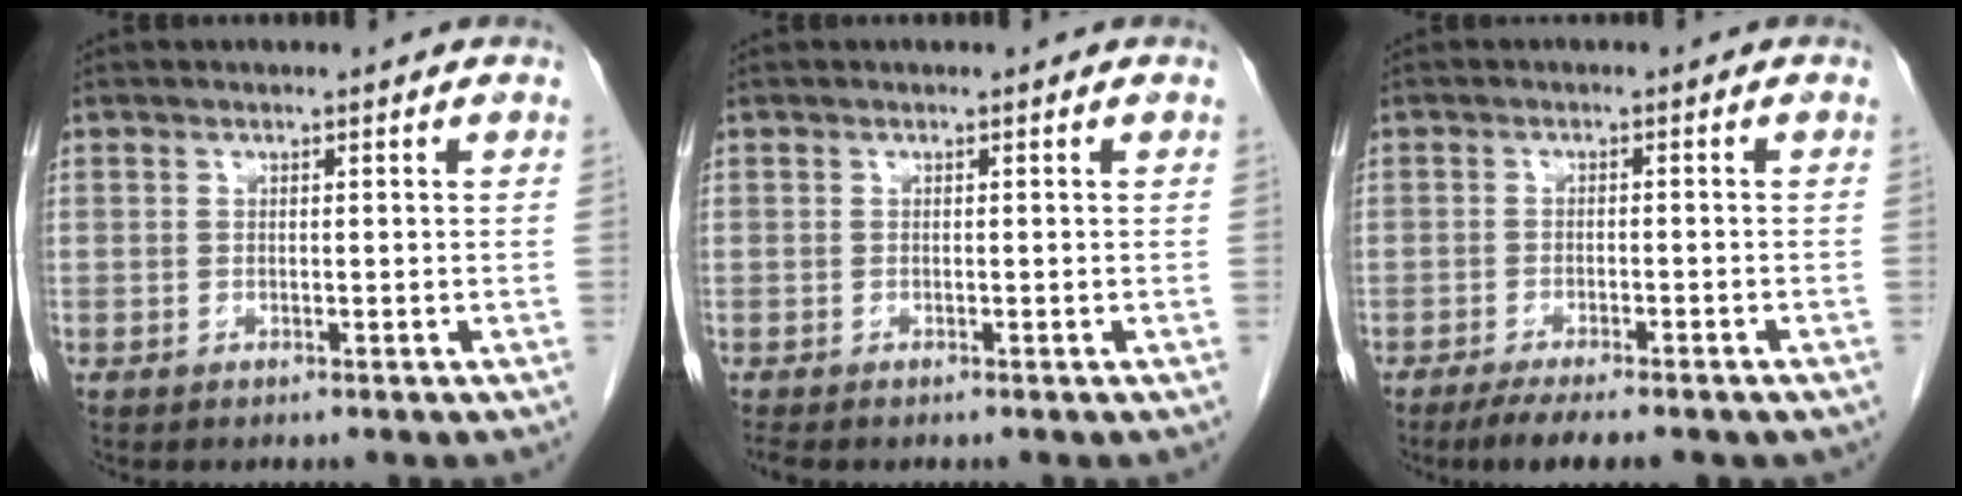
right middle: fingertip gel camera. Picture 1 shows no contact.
{"total": 0.7, "force": [-0.6, 0.0, 0.2], "torque": [-0.004, -0.002, -0.012]}
{"total": 8.4, "force": [-6.6, 1.9, 4.8], "torque": [-0.064, -0.011, -0.090]}